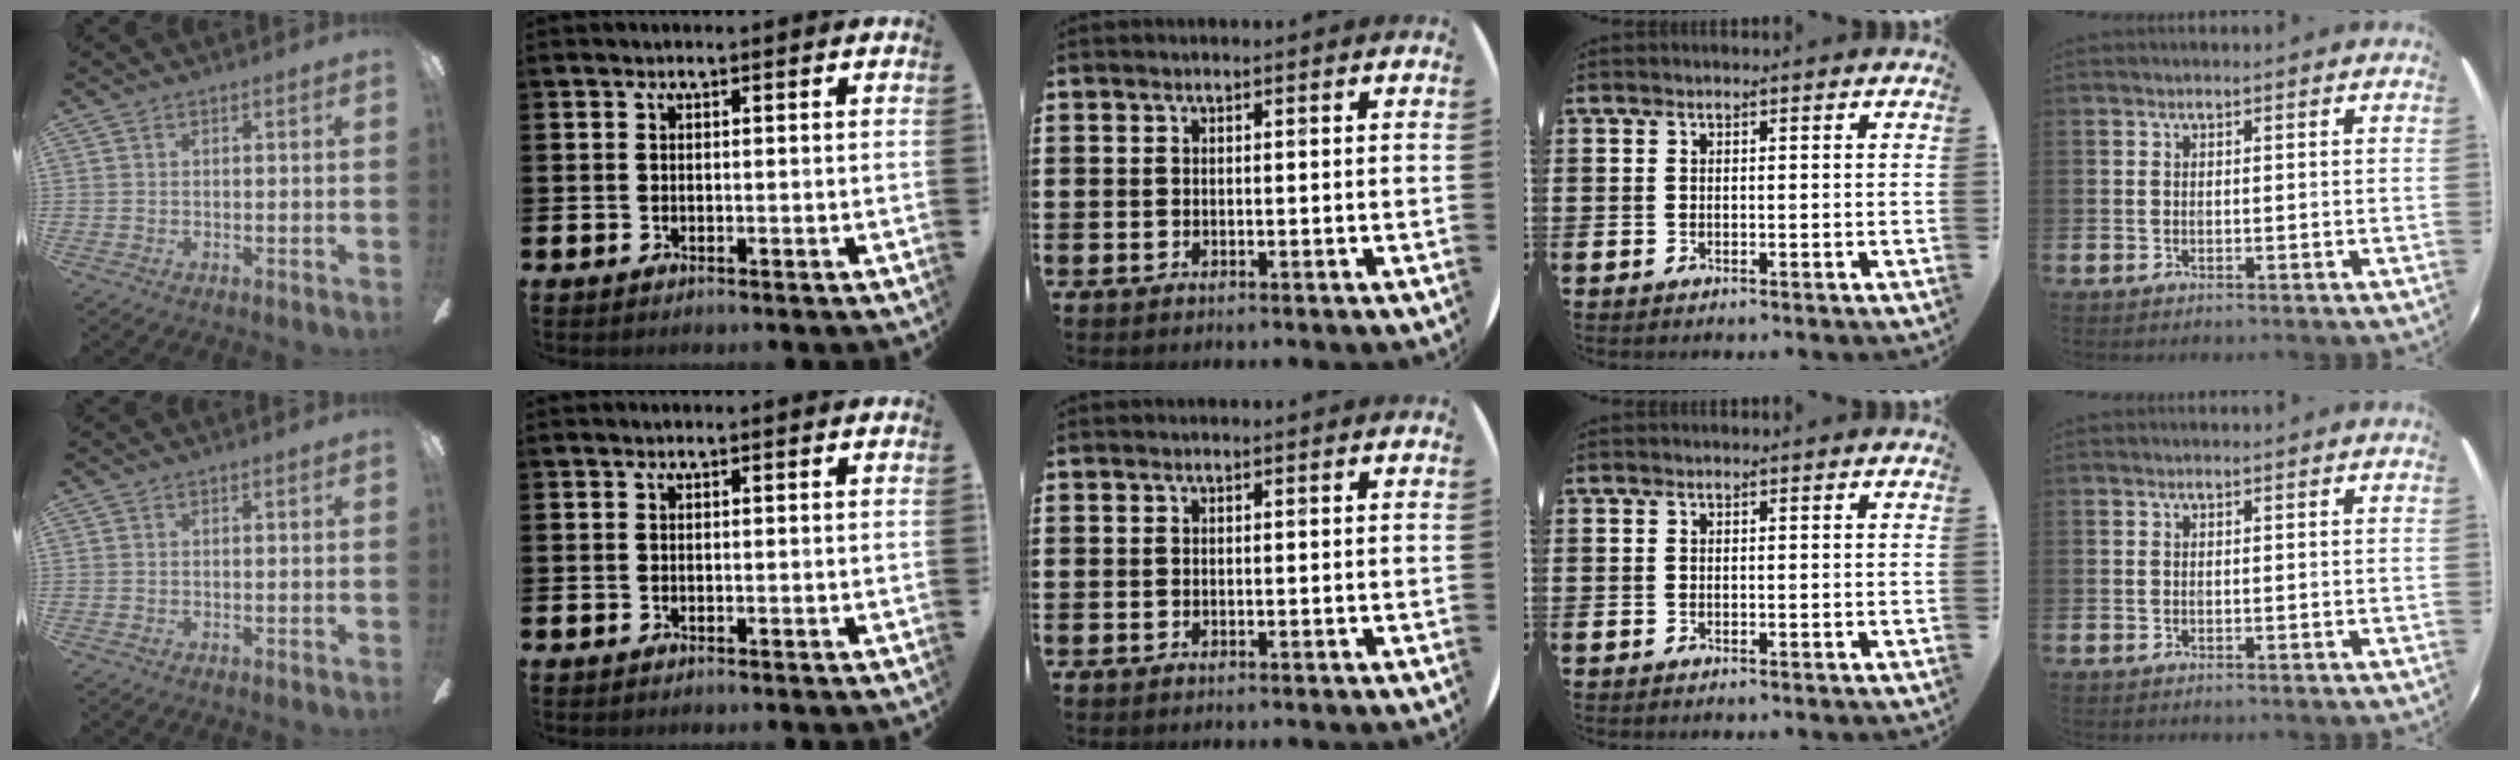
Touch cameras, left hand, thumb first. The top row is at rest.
{}